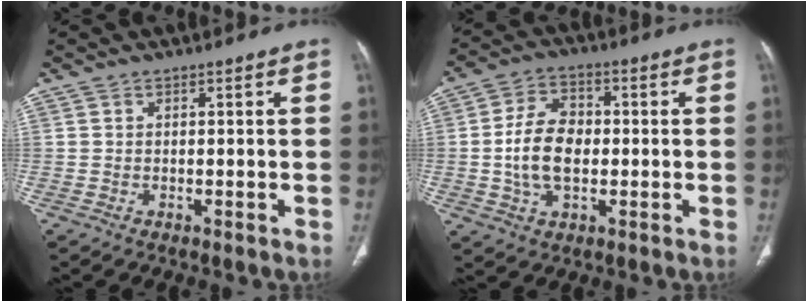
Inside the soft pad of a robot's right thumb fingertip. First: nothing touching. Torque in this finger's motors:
{"motor_torque": [0.89, 0.87, 0.40, -0.44, 0.16]}